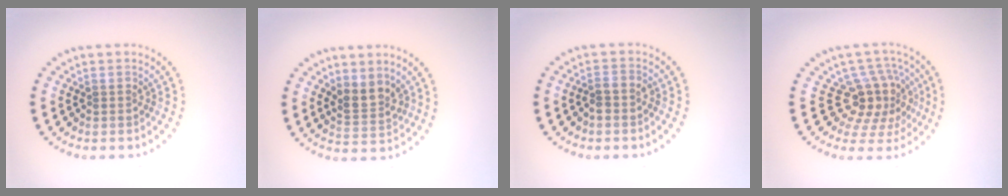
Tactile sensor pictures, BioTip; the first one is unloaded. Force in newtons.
{"total": 2.5, "press": 2.2, "slide": 1.3}
{"total": 1.1, "press": 0.9, "slide": 0.7}
{"total": 4.4, "press": 3.4, "slide": 2.9}